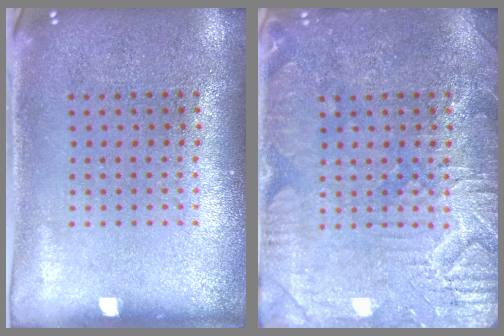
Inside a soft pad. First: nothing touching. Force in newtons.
{"total": 4.5, "press": 4.5, "slide": 0.6}